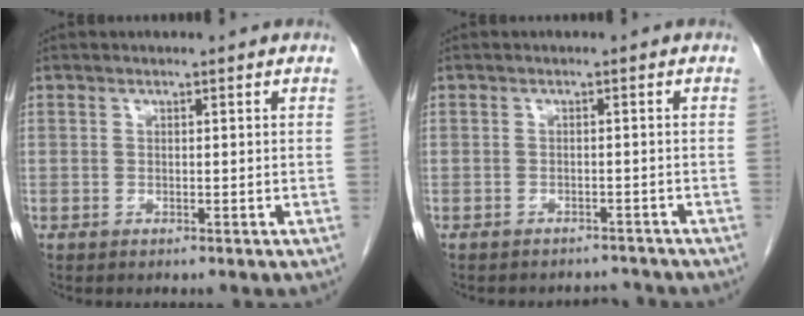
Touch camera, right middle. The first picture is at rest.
{"total": 4.2, "force": [-4.0, 1.3, 0.0], "torque": [0.003, 0.004, -0.051]}